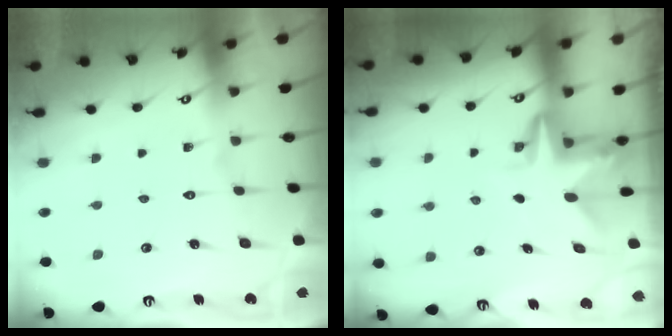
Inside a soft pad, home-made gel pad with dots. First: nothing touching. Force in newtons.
{"total": 4.2, "press": 4.2, "slide": 0.1}